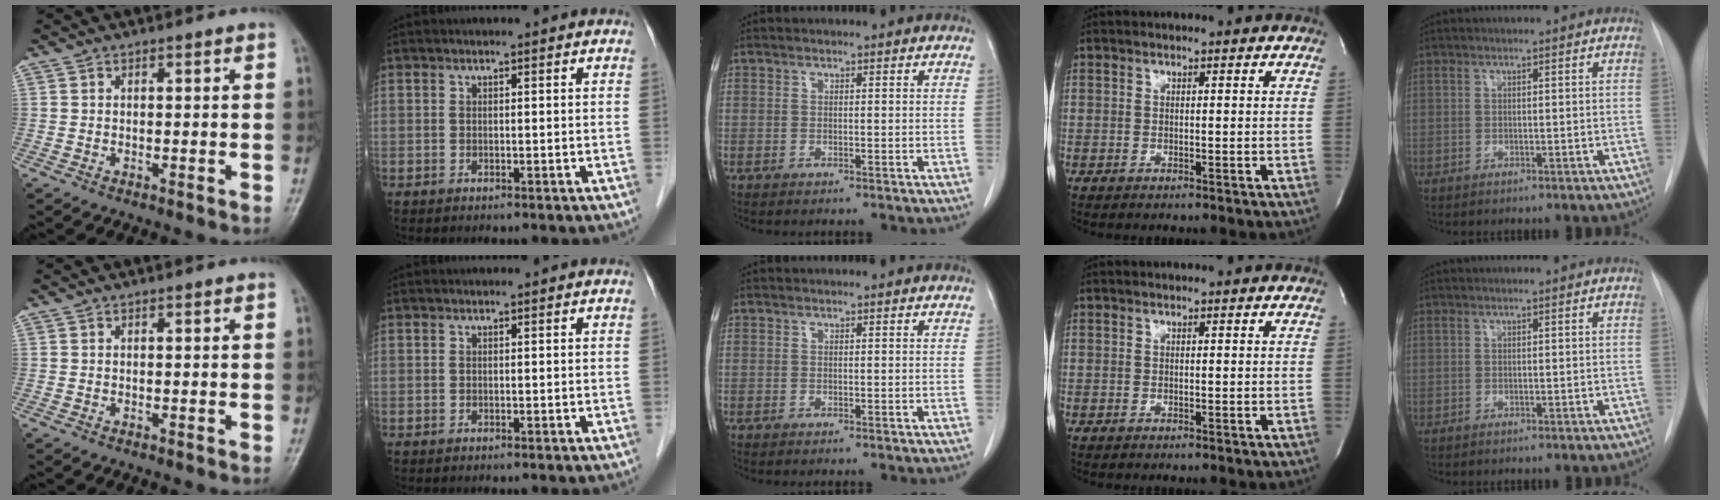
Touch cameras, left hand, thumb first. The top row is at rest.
{}